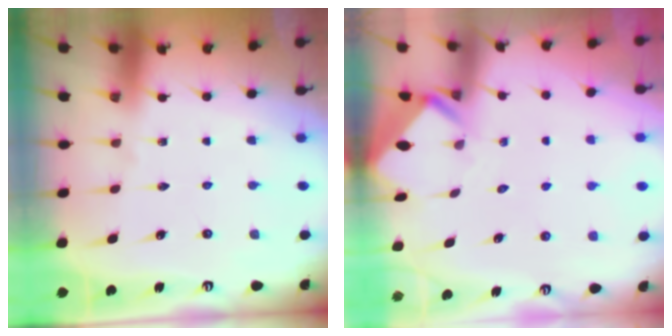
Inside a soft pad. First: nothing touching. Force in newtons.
{"total": 2.7, "press": 2.7, "slide": 0.1}